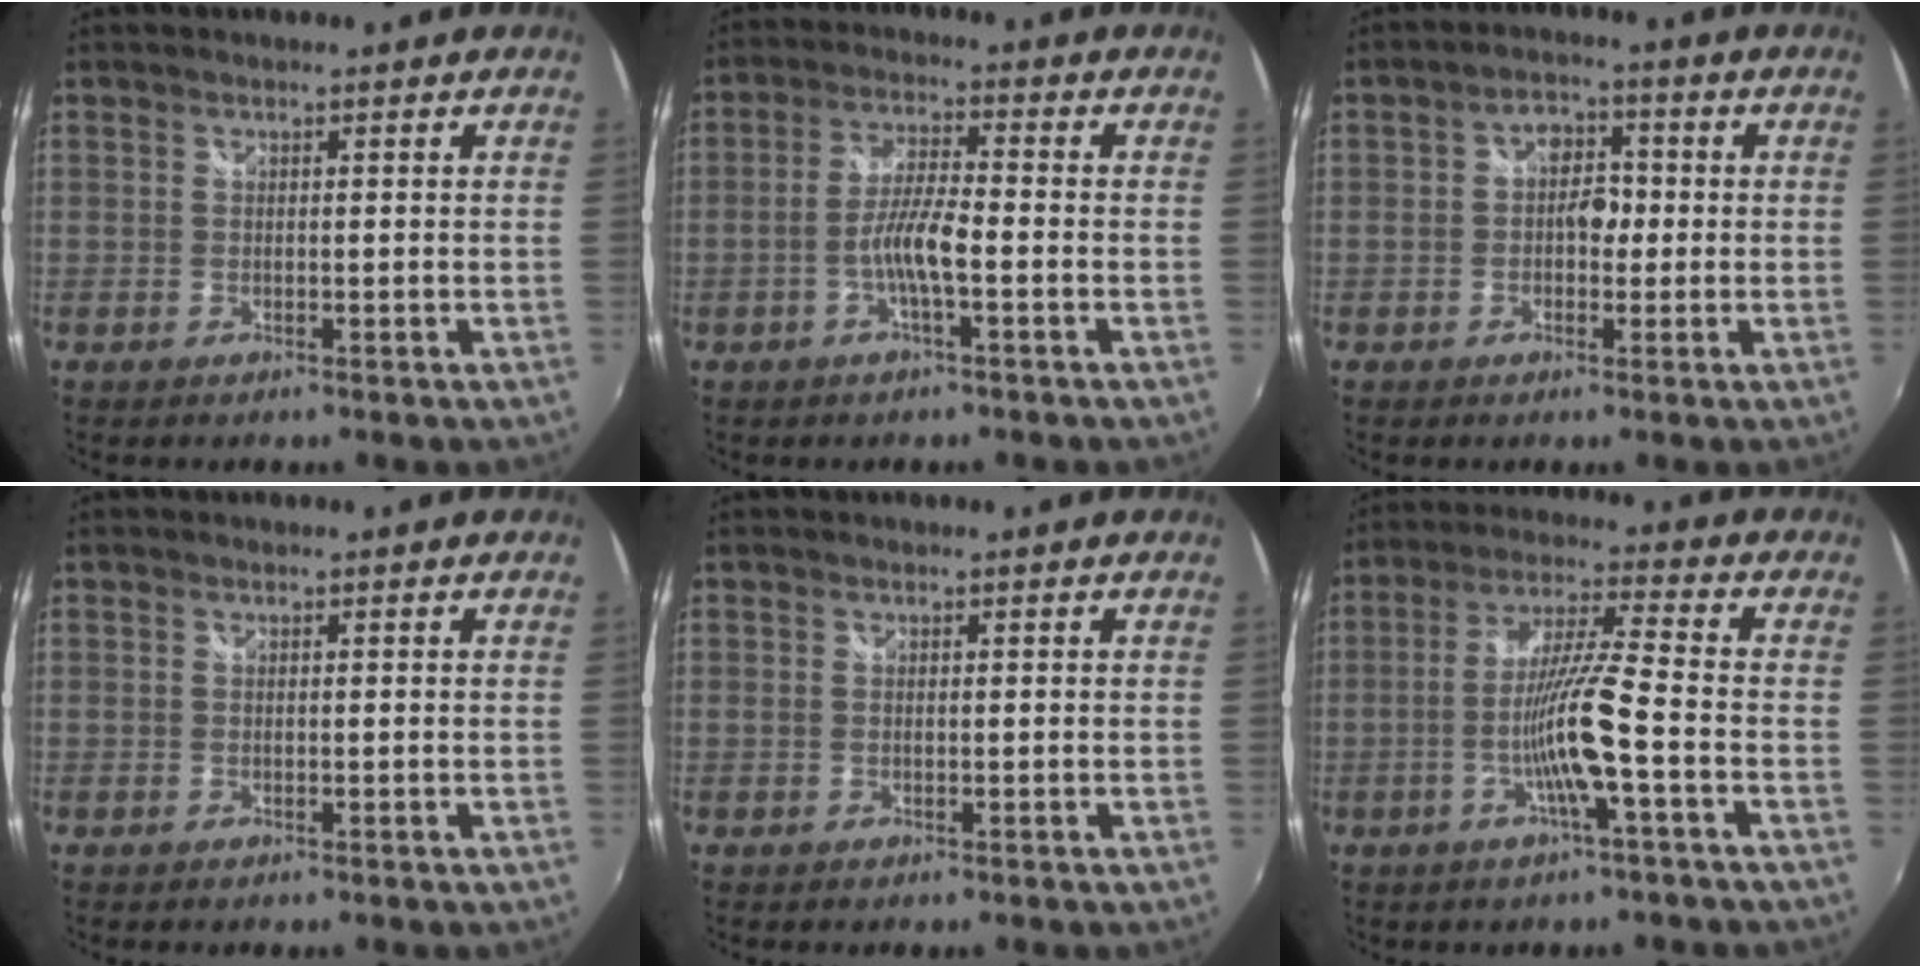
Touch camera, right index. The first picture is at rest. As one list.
[{"total": 5.9, "force": [-2.2, 0.6, 5.4], "torque": [-0.111, 0.005, -0.042]}, {"total": 4.9, "force": [-0.6, 3.8, 3.0], "torque": [-0.046, 0.012, -0.012]}, {"total": 0.0}, {"total": 0.0}, {"total": 10.0, "force": [-3.7, -0.6, 9.3], "torque": [-0.181, -0.003, -0.069]}]